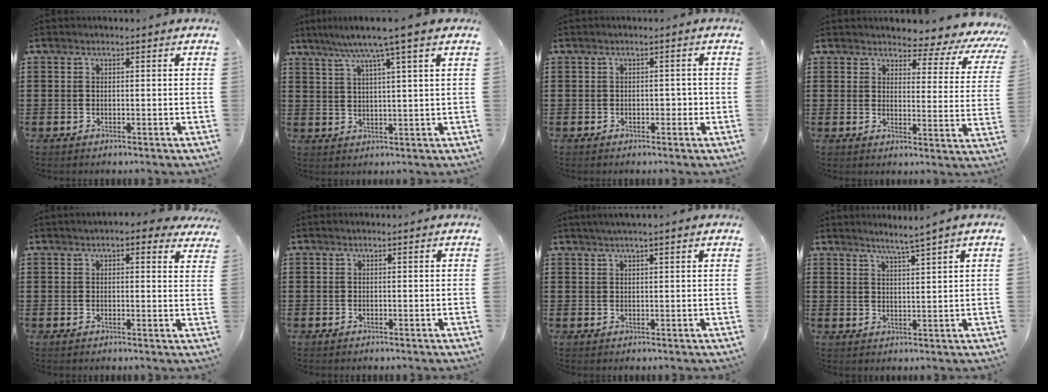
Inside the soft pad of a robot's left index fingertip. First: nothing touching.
{"total": 6.6, "force": [4.5, -0.6, 4.9], "torque": [-0.107, -0.008, 0.073]}
{"total": 1.6, "force": [-0.5, 0.9, 1.2], "torque": [-0.025, 0.005, -0.013]}
{"total": 3.5, "force": [3.2, 0.9, 1.3], "torque": [-0.032, -0.031, 0.045]}
{"total": 2.7, "force": [2.1, 0.5, 1.6], "torque": [-0.029, -0.003, 0.035]}
{"total": 0.0}
{"total": 1.7, "force": [1.3, -0.1, 1.0], "torque": [-0.021, 0.002, 0.024]}
{"total": 2.9, "force": [2.5, -1.0, 1.1], "torque": [-0.029, -0.014, 0.041]}